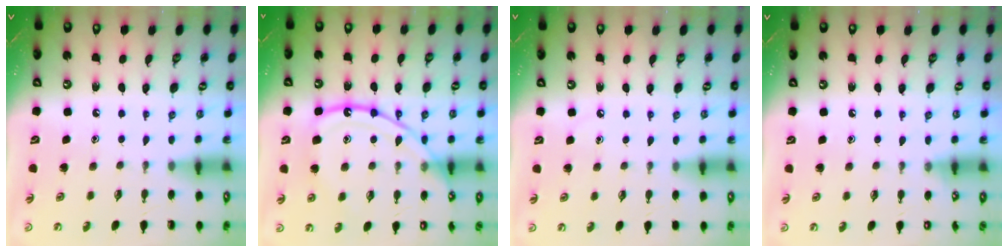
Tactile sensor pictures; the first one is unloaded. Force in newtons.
{"total": 15.4, "press": 15.3, "slide": 1.4}
{"total": 2.6, "press": 2.6, "slide": 0.4}
{"total": 3.0, "press": 2.9, "slide": 0.4}